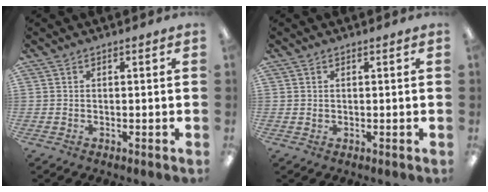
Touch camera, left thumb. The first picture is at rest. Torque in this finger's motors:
{"motor_torque": [-0.14, -0.01, 0.04, 0.15, 0.01]}